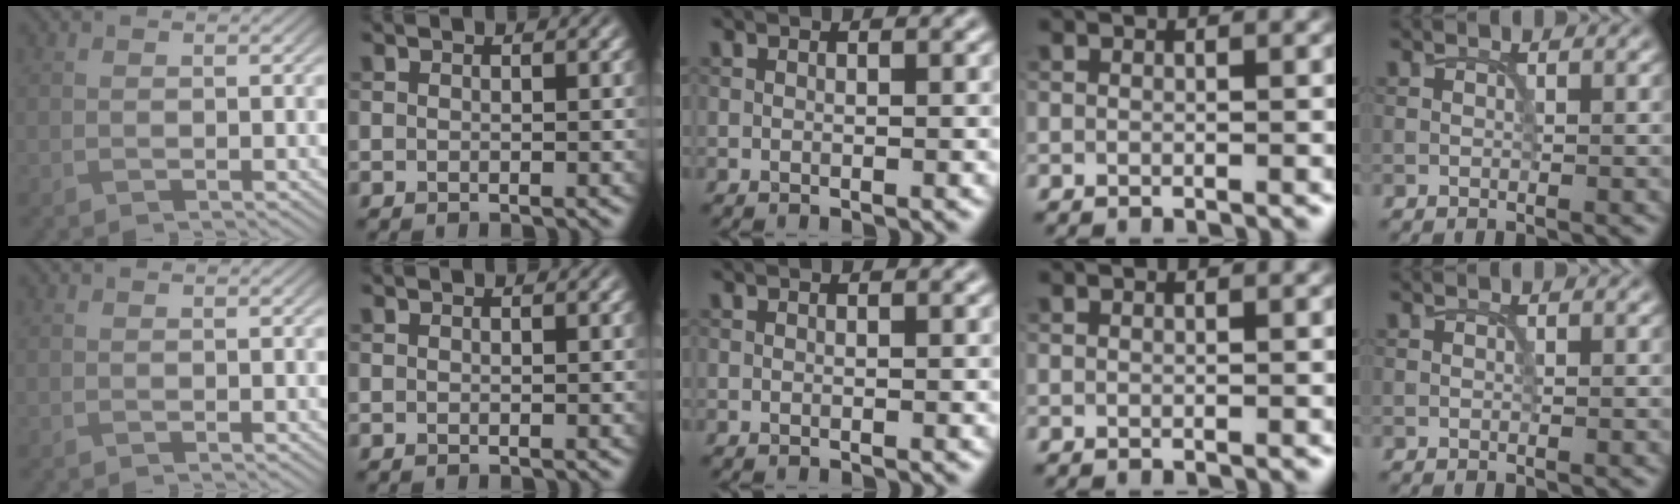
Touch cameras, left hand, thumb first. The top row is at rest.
{}